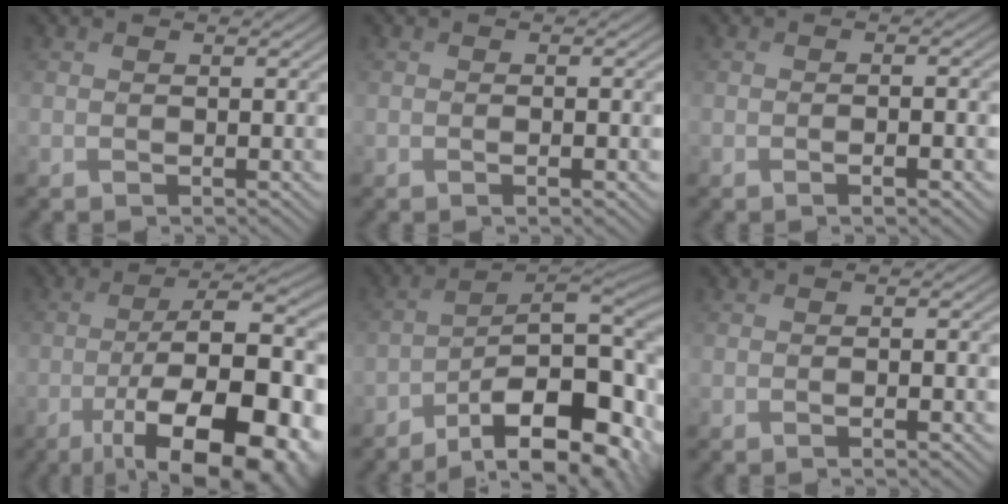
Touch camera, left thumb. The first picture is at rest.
{"total": 1.2, "force": [-0.5, 0.2, 1.1], "torque": [-0.018, -0.001, -0.008]}
{"total": 2.2, "force": [-0.9, 0.4, 2.0], "torque": [-0.034, 0.003, -0.016]}
{"total": 17.7, "force": [-7.7, 6.4, 14.6], "torque": [-0.229, -0.008, -0.115]}
{"total": 17.4, "force": [-8.5, 7.0, 13.5], "torque": [-0.204, -0.013, -0.137]}
{"total": 1.5, "force": [-0.6, 0.2, 1.4], "torque": [-0.023, 0.001, -0.010]}